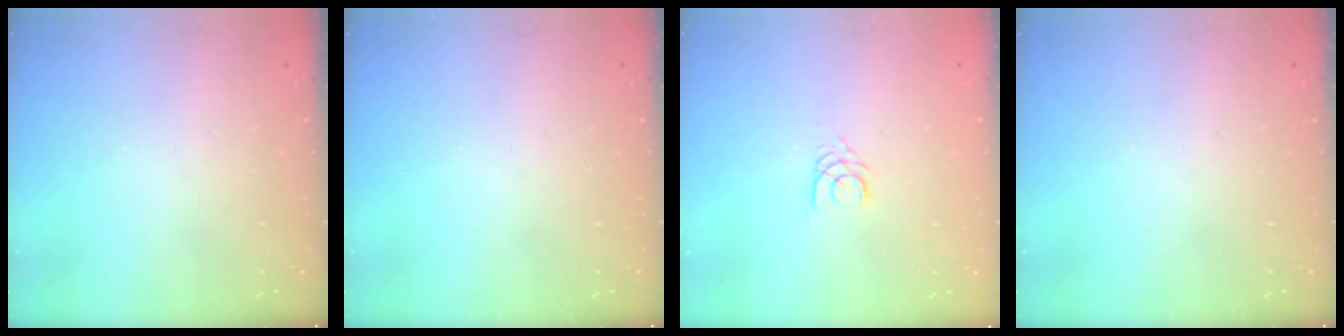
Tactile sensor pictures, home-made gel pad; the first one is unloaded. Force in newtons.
{"total": 0.0}
{"total": 3.1, "press": 3.1, "slide": 0.3}
{"total": 0.0}